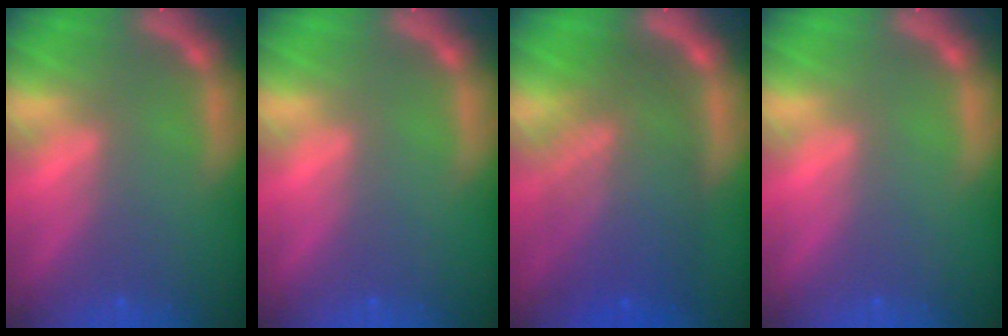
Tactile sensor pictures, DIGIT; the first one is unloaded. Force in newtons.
{"total": 0.0}
{"total": 9.6}
{"total": 0.0}